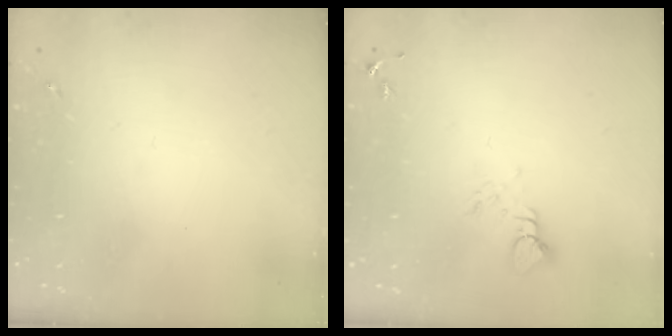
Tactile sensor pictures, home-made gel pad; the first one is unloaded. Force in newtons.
{"total": 3.8, "press": 3.8, "slide": 0.2}